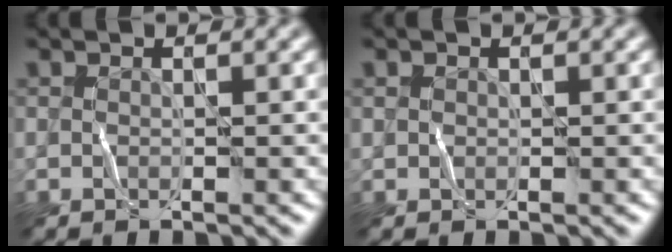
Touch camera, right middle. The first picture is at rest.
{"total": 0.0}